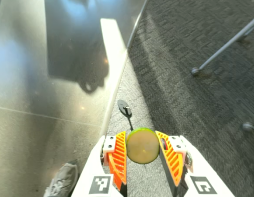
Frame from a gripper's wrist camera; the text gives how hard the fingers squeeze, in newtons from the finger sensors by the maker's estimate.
{"total": 9.4, "left": 9.8, "right": 9.0}